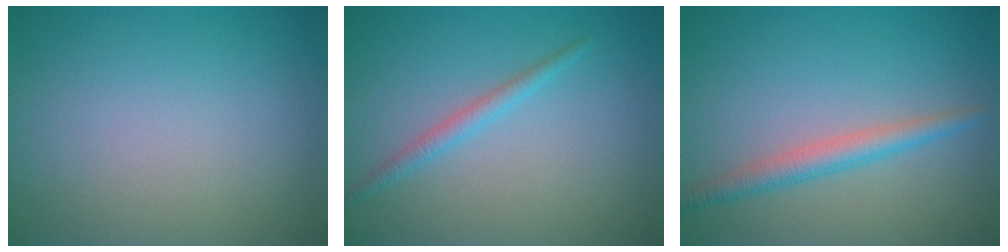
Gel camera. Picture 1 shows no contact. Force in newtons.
{"total": 1.4, "press": 1.4, "slide": 0.1}
{"total": 2.6, "press": 2.6, "slide": 0.0}